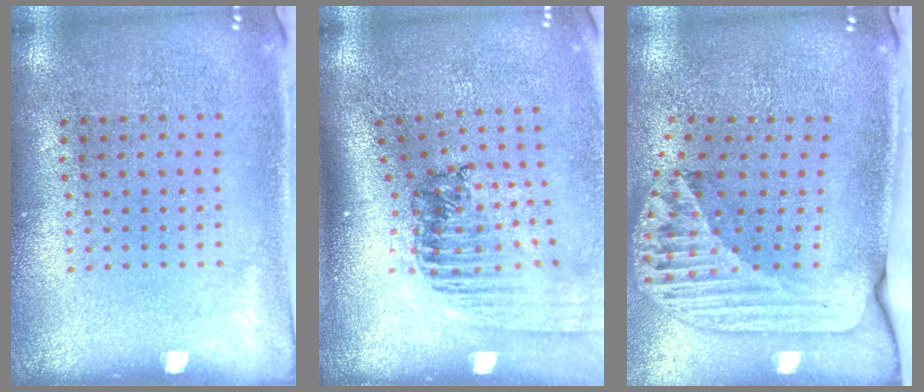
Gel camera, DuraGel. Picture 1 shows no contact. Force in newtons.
{"total": 1.7, "press": 1.5, "slide": 0.7}
{"total": 2.5, "press": 1.8, "slide": 1.8}